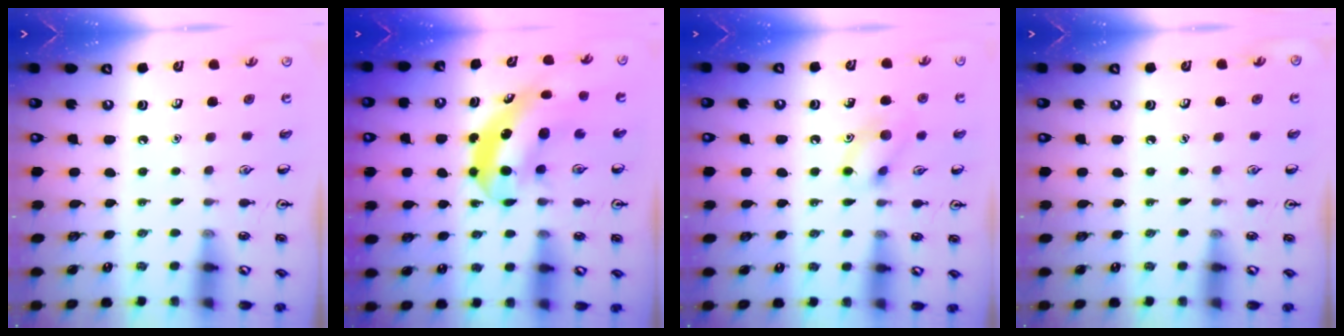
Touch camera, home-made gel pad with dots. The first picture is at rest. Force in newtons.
{"total": 6.5, "press": 6.2, "slide": 1.9}
{"total": 9.5, "press": 9.5, "slide": 0.6}
{"total": 0.0}